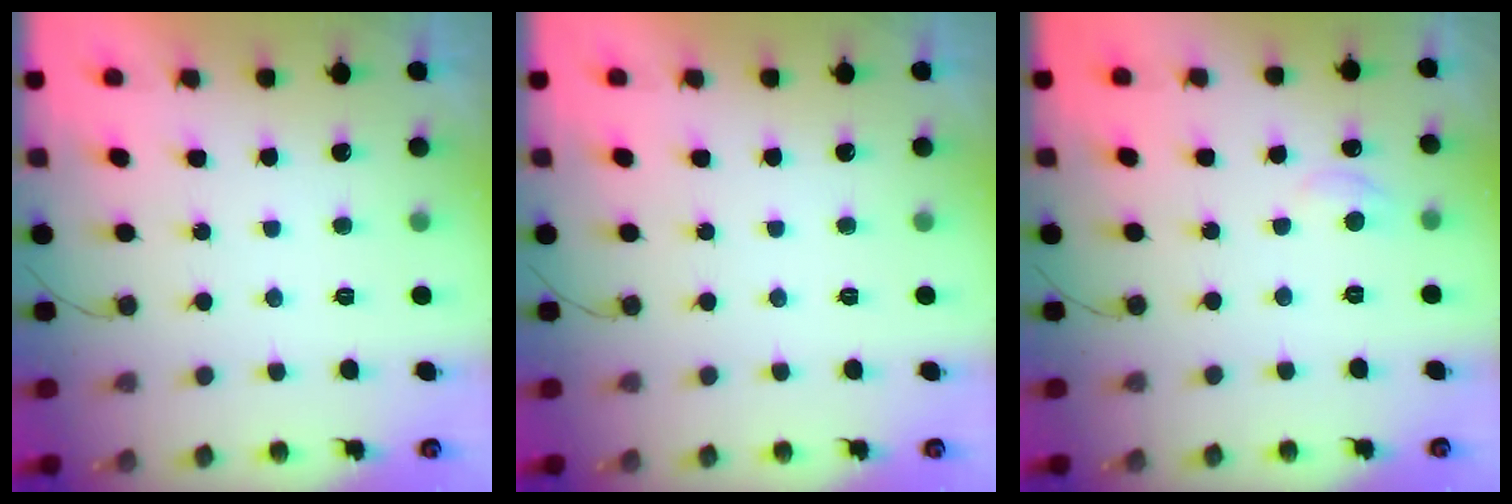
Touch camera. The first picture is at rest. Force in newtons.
{"total": 0.0}
{"total": 5.6, "press": 5.5, "slide": 0.7}